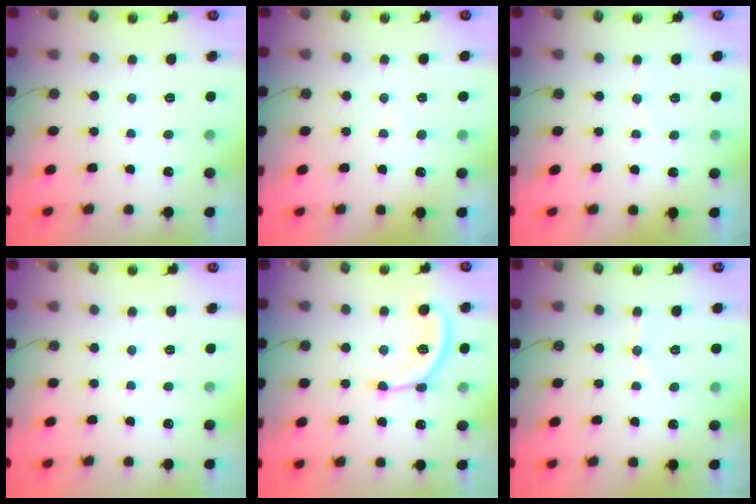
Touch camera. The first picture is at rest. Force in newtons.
{"total": 4.1, "press": 4.0, "slide": 0.4}
{"total": 3.4, "press": 3.4, "slide": 0.4}
{"total": 0.0}
{"total": 10.7, "press": 10.7, "slide": 0.7}
{"total": 5.5, "press": 5.4, "slide": 1.0}